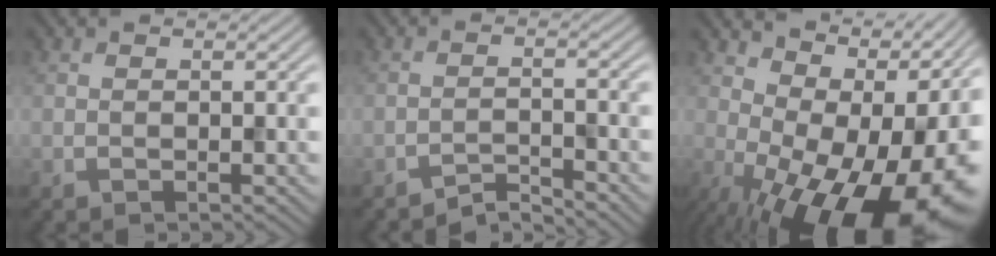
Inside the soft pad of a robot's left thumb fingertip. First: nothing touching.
{"total": 2.7, "force": [-2.6, 0.1, 0.8], "torque": [-0.007, 0.005, -0.056]}
{"total": 18.2, "force": [-1.5, 8.8, 15.8], "torque": [-0.173, 0.002, -0.004]}